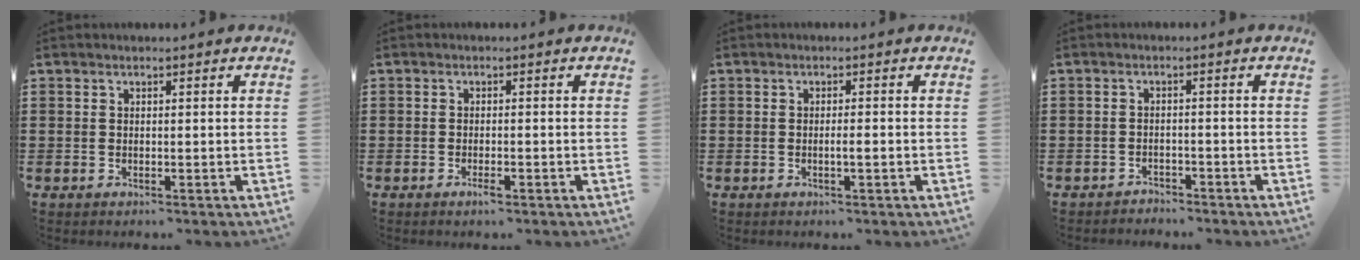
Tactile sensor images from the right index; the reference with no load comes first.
{"total": 1.5, "force": [-0.9, 0.2, 1.2], "torque": [-0.022, -0.003, -0.015]}
{"total": 1.3, "force": [-0.4, 0.0, 1.2], "torque": [-0.021, -0.002, -0.008]}
{"total": 1.9, "force": [-1.9, 0.3, -0.2], "torque": [-0.005, 0.002, -0.043]}